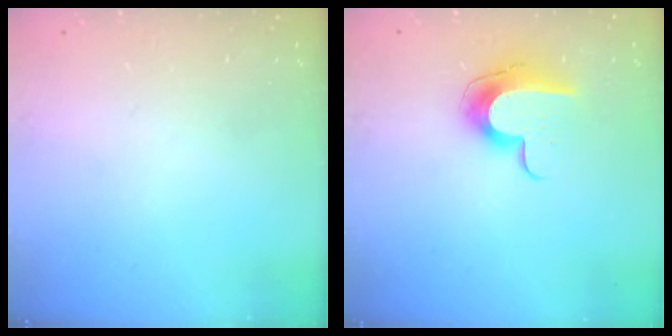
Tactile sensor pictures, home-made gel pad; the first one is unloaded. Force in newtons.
{"total": 10.3, "press": 10.3, "slide": 0.1}